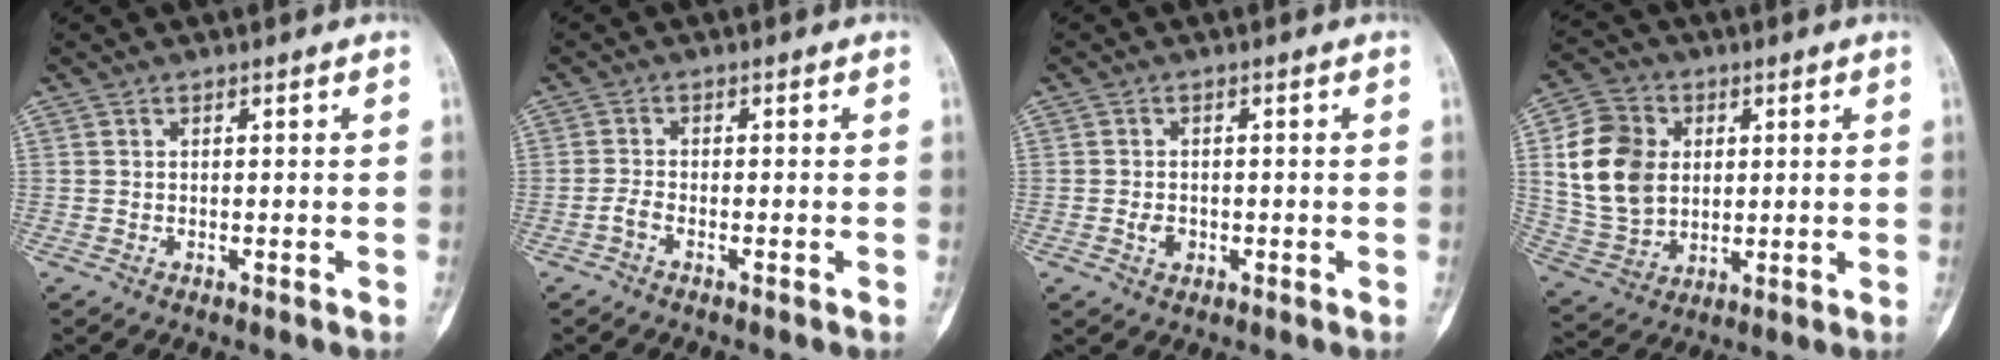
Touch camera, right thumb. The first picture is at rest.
{"total": 1.6, "force": [-1.0, 0.3, 1.1], "torque": [-0.029, 0.003, -0.025]}
{"total": 2.3, "force": [-0.6, 1.8, 1.4], "torque": [-0.018, 0.004, -0.010]}
{"total": 15.0, "force": [2.7, 11.6, 9.0], "torque": [-0.145, 0.000, 0.057]}